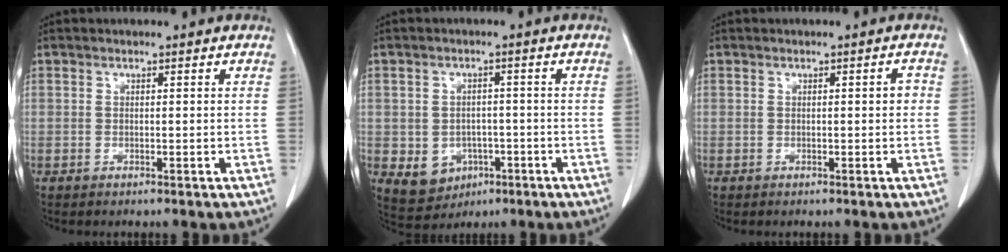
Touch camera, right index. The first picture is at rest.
{"total": 6.1, "force": [-1.8, 5.4, 2.2], "torque": [-0.032, 0.006, -0.010]}
{"total": 1.2, "force": [0.0, 0.3, 1.1], "torque": [-0.013, 0.003, 0.000]}